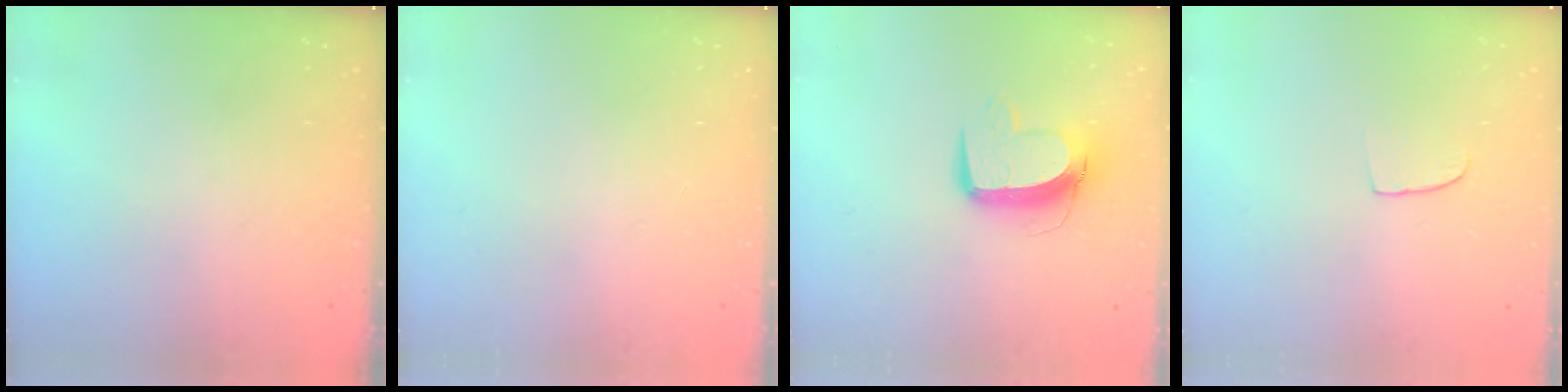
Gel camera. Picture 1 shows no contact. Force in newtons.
{"total": 0.0}
{"total": 11.0, "press": 11.0, "slide": 1.4}
{"total": 5.5, "press": 5.4, "slide": 0.5}